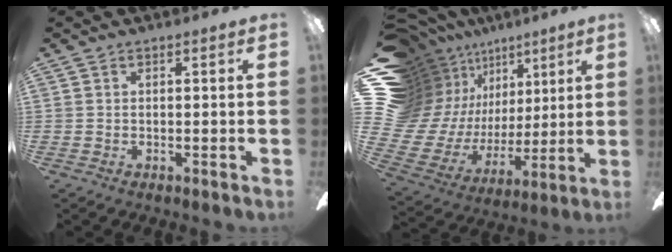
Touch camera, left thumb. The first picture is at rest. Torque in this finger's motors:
{"motor_torque": [3.00, 2.01, 1.52, -1.25, 0.24]}